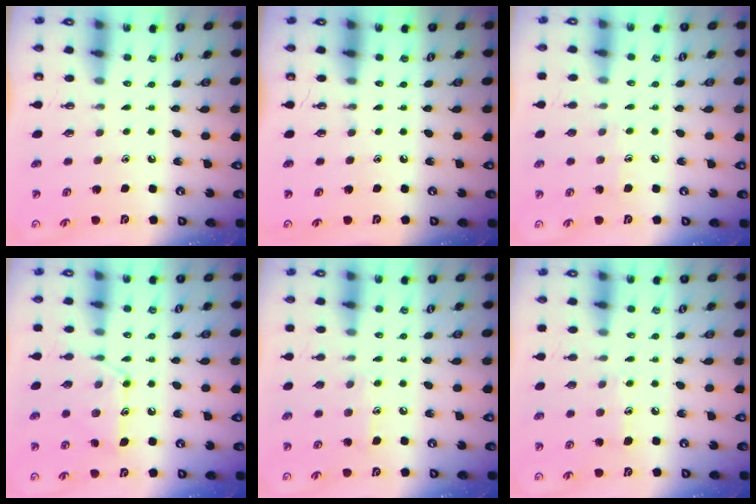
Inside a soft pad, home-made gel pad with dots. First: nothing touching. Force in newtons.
{"total": 0.0}
{"total": 5.5, "press": 5.4, "slide": 0.5}
{"total": 10.9, "press": 10.9, "slide": 0.1}
{"total": 7.9, "press": 7.9, "slide": 0.4}
{"total": 5.7, "press": 5.6, "slide": 0.6}